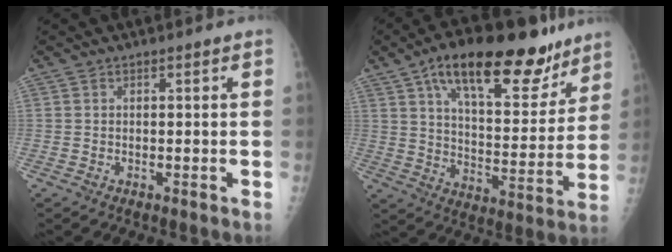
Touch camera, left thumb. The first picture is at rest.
{"total": 23.8, "force": [15.0, 9.8, 15.7], "torque": [-0.199, -0.039, 0.236]}